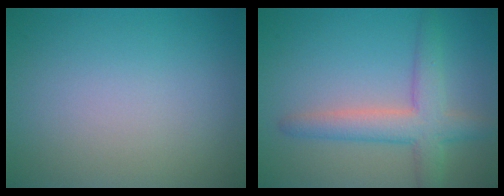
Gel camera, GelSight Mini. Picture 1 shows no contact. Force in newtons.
{"total": 4.7, "press": 4.7, "slide": 0.1}